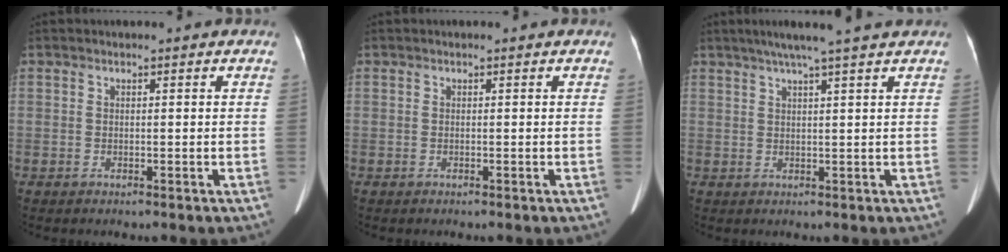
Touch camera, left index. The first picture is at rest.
{"total": 0.0}
{"total": 7.4, "force": [5.6, -1.1, 4.7], "torque": [-0.071, 0.020, 0.079]}